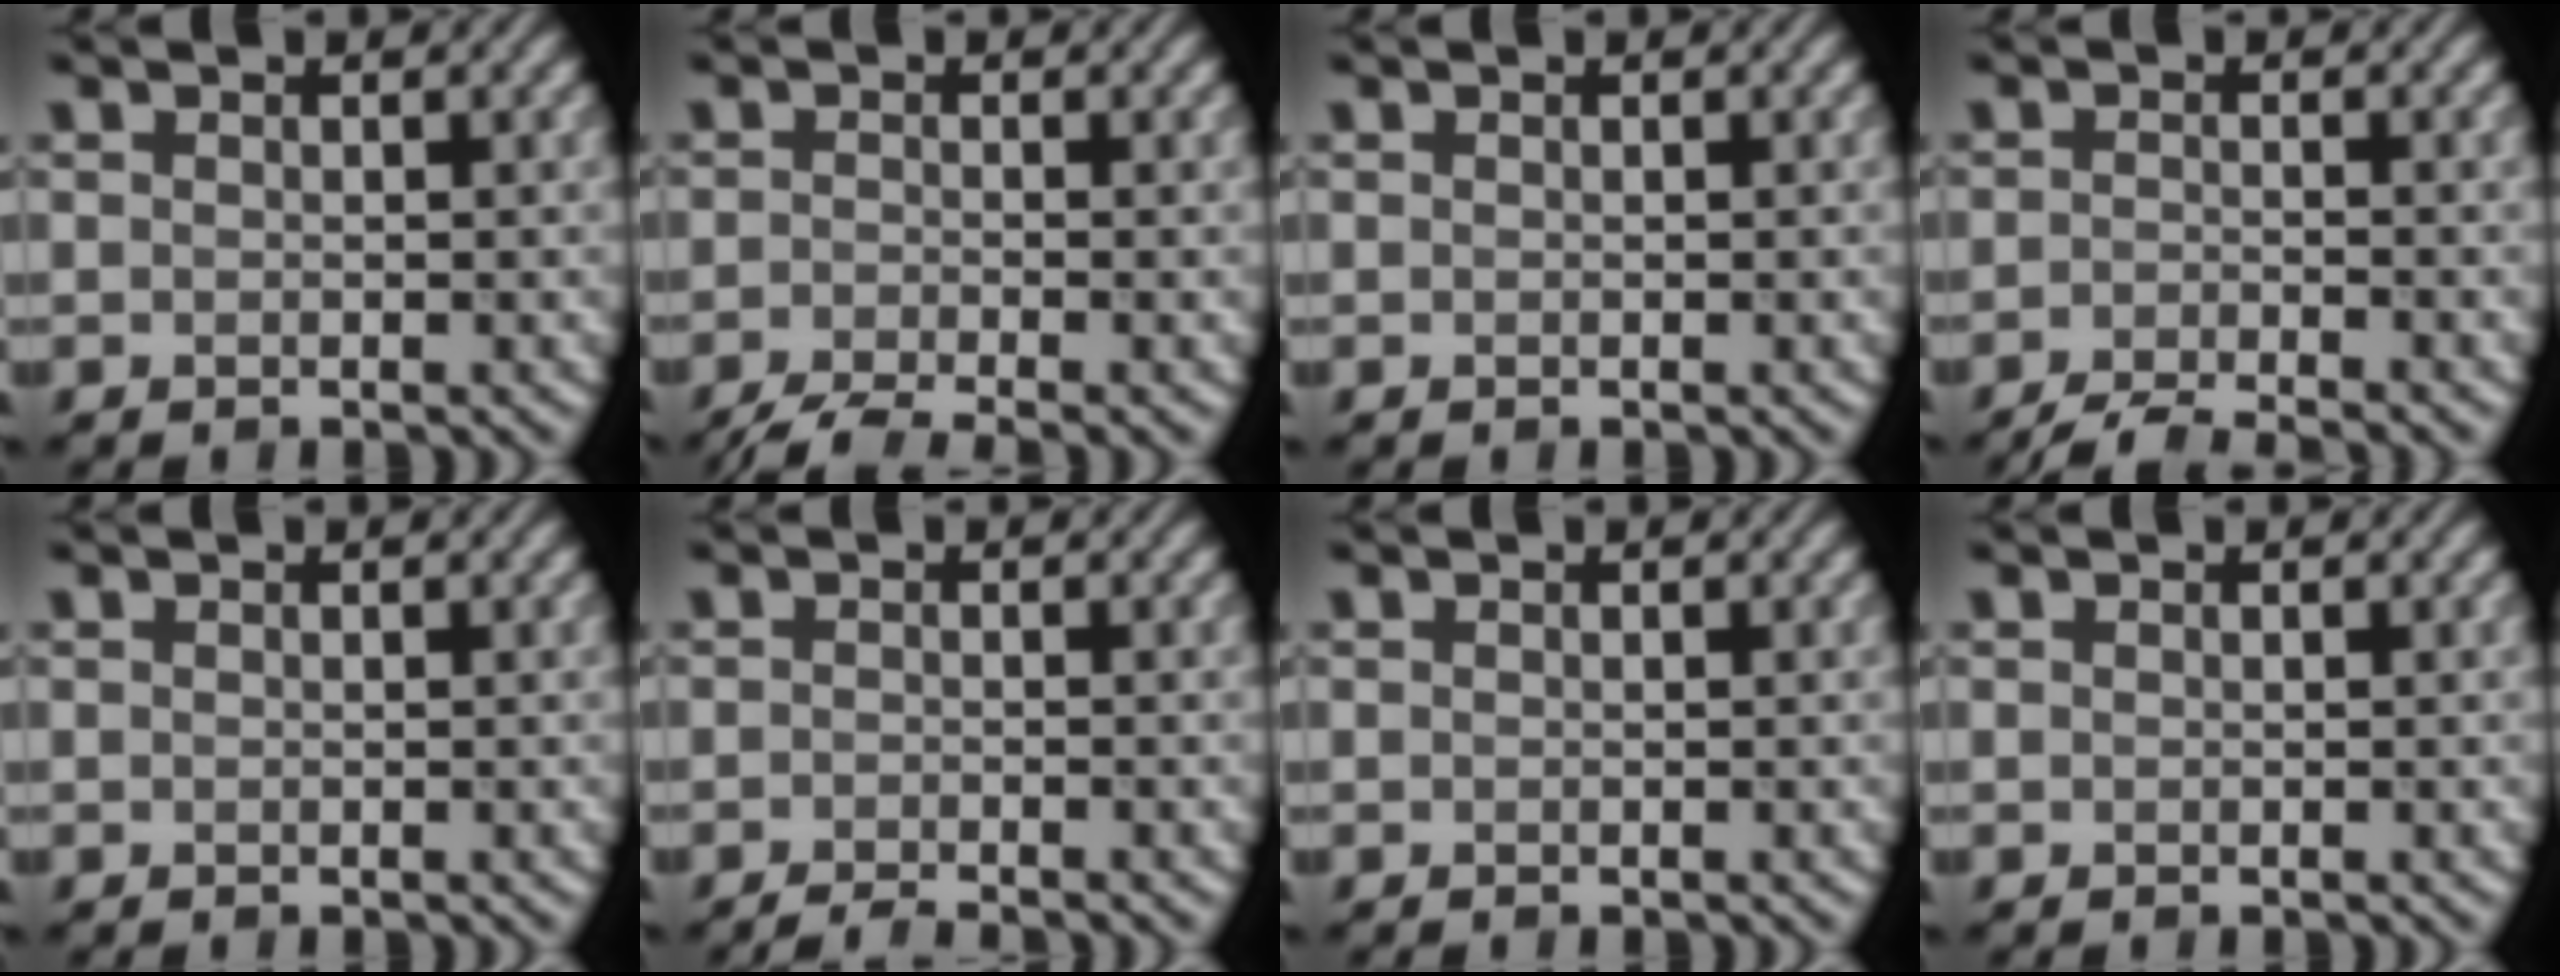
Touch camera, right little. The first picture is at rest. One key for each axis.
{"total": 4.1, "fx": -3.0, "fy": 0.7, "fz": 2.6, "tx": -0.039, "ty": -0.009, "tz": -0.063}
{"total": 0.0}
{"total": 4.0, "fx": -3.3, "fy": 0.5, "fz": 2.1, "tx": -0.030, "ty": -0.003, "tz": -0.066}
{"total": 0.0}
{"total": 2.0, "fx": -1.7, "fy": 0.3, "fz": 1.1, "tx": -0.011, "ty": -0.003, "tz": -0.035}
{"total": 0.0}
{"total": 0.0}